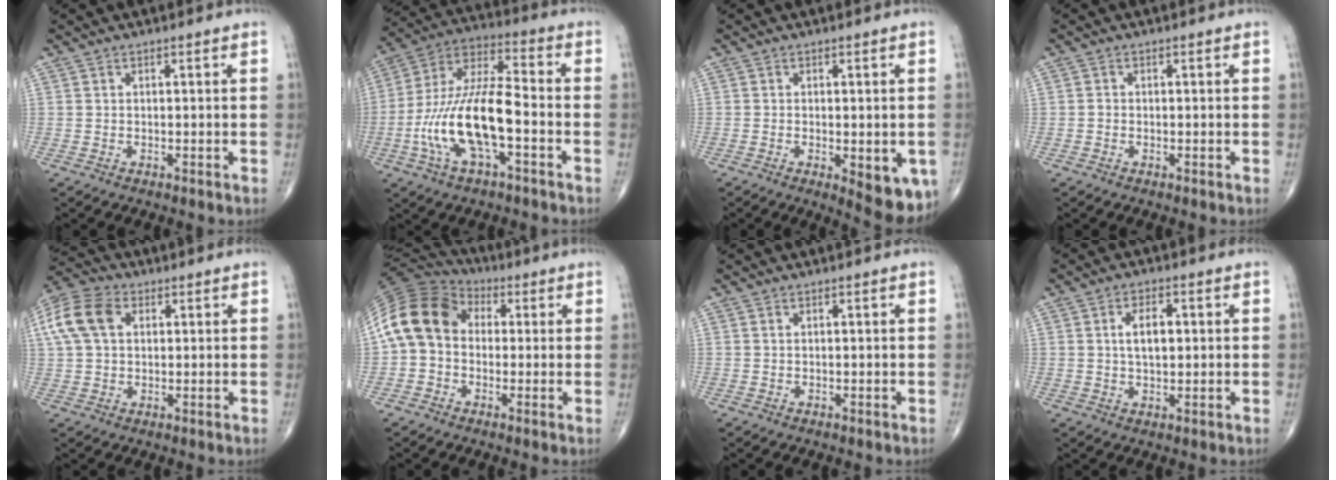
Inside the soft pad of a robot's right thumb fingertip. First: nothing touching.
{"total": 17.7, "force": [-4.9, 6.6, 15.6], "torque": [-0.312, 0.042, -0.092]}
{"total": 9.2, "force": [-3.0, 3.5, 8.0], "torque": [-0.087, -0.011, -0.032]}
{"total": 0.7, "force": [-0.2, 0.6, 0.3], "torque": [-0.004, 0.002, -0.007]}
{"total": 12.0, "force": [3.3, 8.4, 8.0], "torque": [-0.174, 0.021, 0.059]}
{"total": 13.6, "force": [0.8, 10.6, 8.4], "torque": [-0.157, 0.040, 0.003]}
{"total": 0.0}
{"total": 5.3, "force": [0.9, 2.8, 4.4], "torque": [-0.069, 0.001, 0.012]}